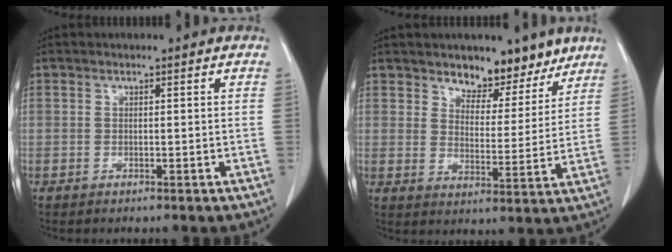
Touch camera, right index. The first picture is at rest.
{"total": 8.1, "force": [6.4, 3.8, 3.1], "torque": [-0.023, -0.008, 0.099]}